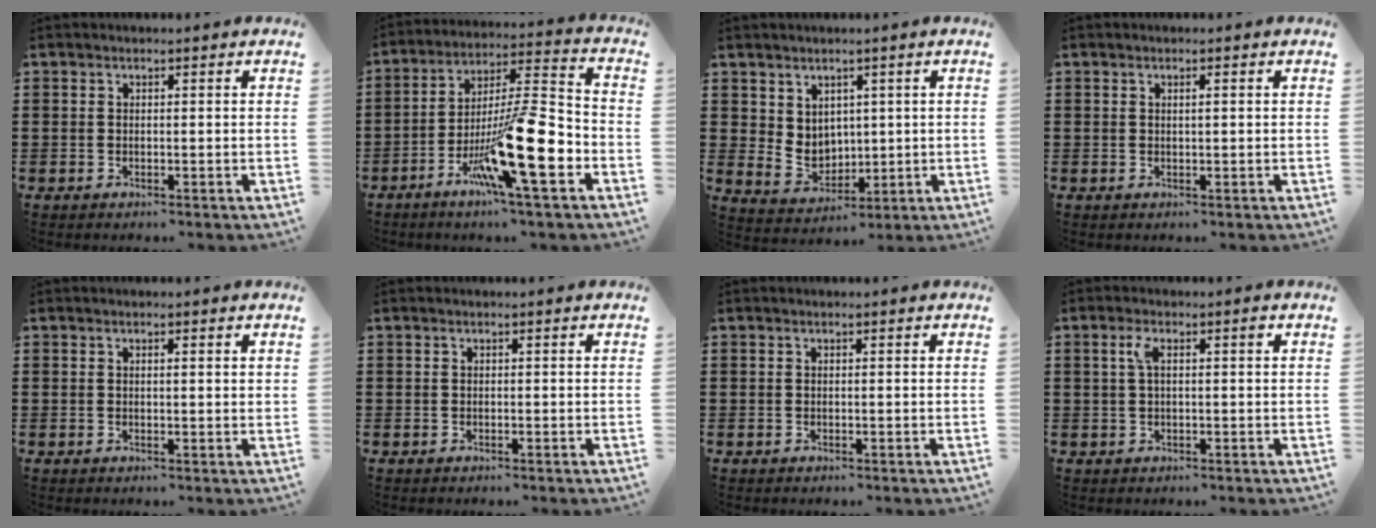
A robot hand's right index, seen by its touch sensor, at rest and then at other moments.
{"total": 17.4, "force": [-7.2, 3.4, 15.5], "torque": [-0.282, -0.005, -0.120]}
{"total": 4.6, "force": [2.3, 3.7, 1.5], "torque": [-0.037, -0.003, 0.043]}
{"total": 0.9, "force": [0.3, 0.1, 0.8], "torque": [-0.016, 0.000, 0.004]}
{"total": 0.7, "force": [0.3, 0.0, 0.6], "torque": [-0.013, 0.000, 0.006]}
{"total": 0.0}
{"total": 0.0}
{"total": 3.0, "force": [0.8, 0.7, 2.8], "torque": [-0.048, 0.005, 0.009]}